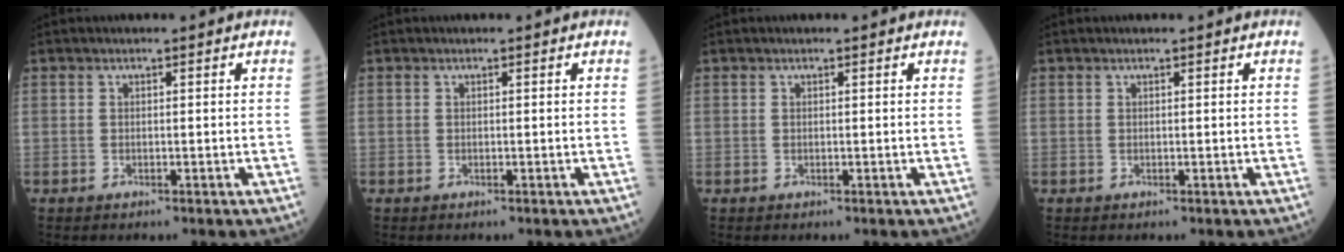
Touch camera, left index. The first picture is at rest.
{"total": 0.0}
{"total": 0.0}
{"total": 0.0}